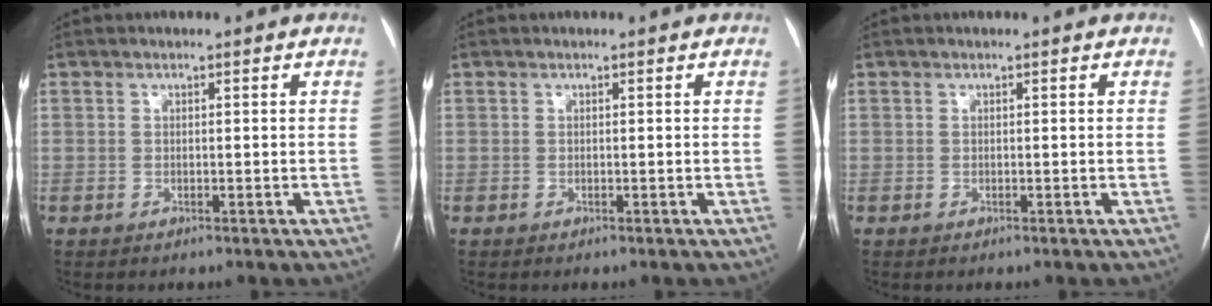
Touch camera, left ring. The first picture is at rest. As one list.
[{"total": 0.0}, {"total": 0.0}]